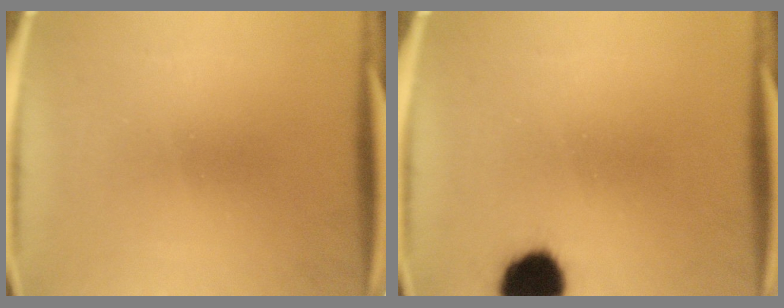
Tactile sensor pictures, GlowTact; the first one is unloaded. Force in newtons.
{"total": 11.1}